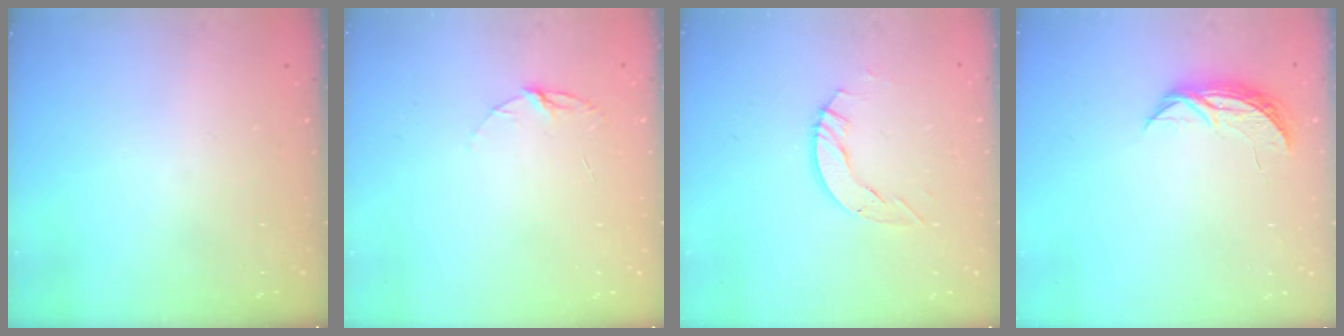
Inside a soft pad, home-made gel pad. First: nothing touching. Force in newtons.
{"total": 4.1, "press": 4.1, "slide": 0.3}
{"total": 5.0, "press": 5.0, "slide": 0.2}
{"total": 5.8, "press": 5.8, "slide": 0.6}